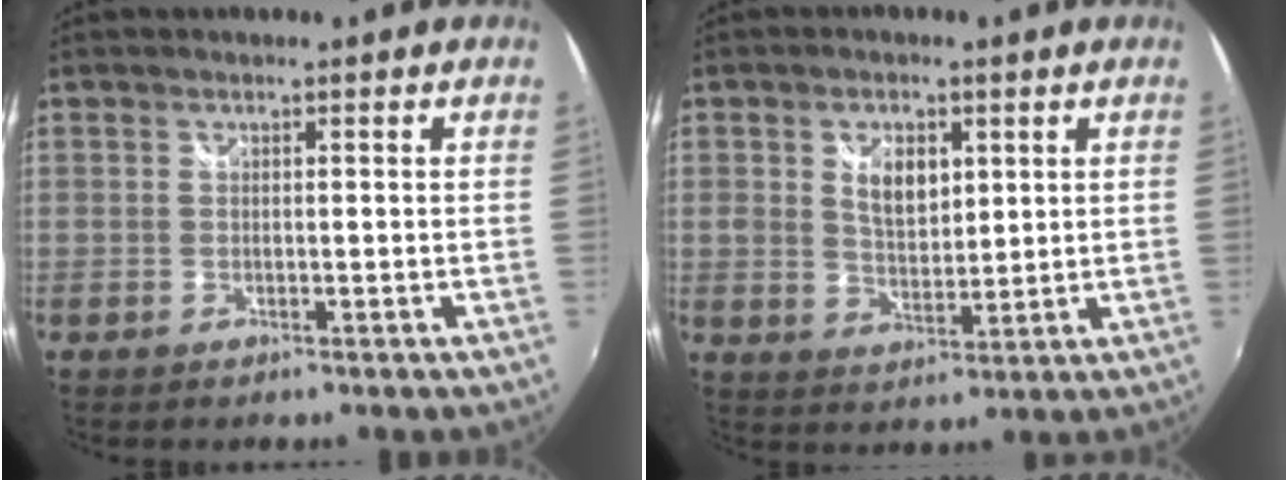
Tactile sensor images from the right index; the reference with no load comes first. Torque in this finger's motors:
{"motor_torque": [0.14, 0.03, 0.22, 0.05]}